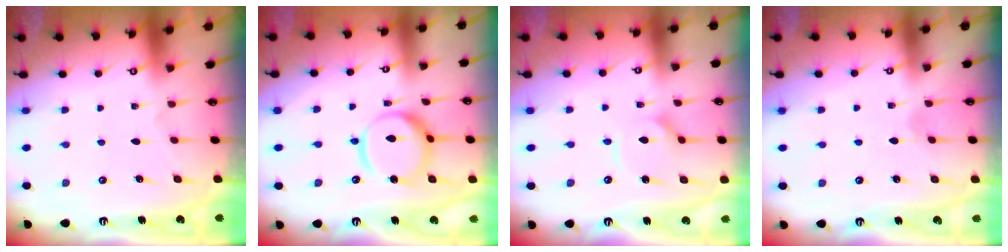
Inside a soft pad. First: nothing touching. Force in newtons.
{"total": 13.0, "press": 12.9, "slide": 1.2}
{"total": 4.9, "press": 4.9, "slide": 0.5}
{"total": 1.2, "press": 1.2, "slide": 0.1}